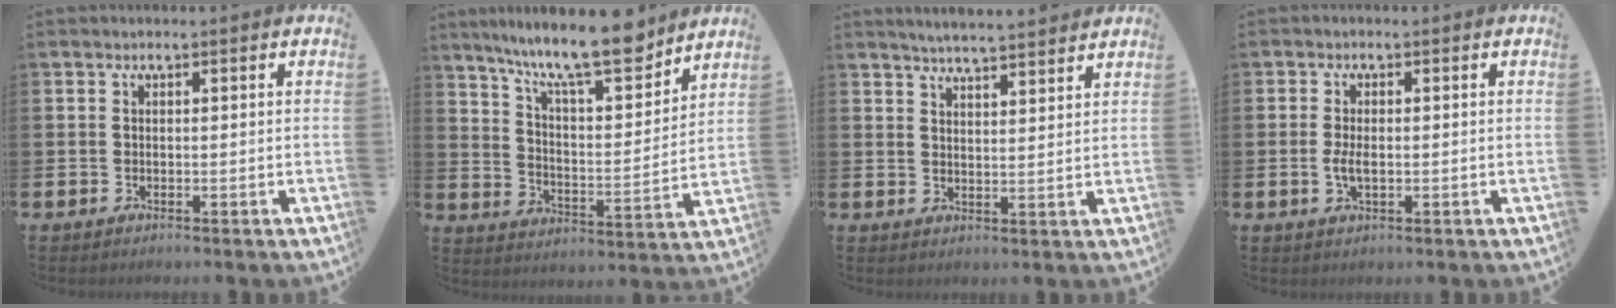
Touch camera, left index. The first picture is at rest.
{"total": 13.0, "force": [11.1, 2.5, 6.2], "torque": [-0.123, -0.069, 0.189]}
{"total": 4.5, "force": [4.4, -0.4, 0.3], "torque": [-0.009, -0.028, 0.078]}
{"total": 2.6, "force": [-0.3, 1.2, 2.3], "torque": [-0.041, 0.002, -0.007]}